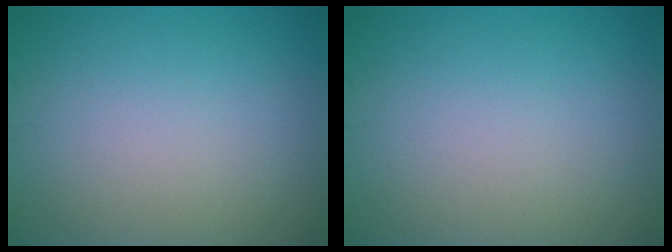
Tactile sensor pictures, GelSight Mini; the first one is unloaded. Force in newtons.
{"total": 0.0}